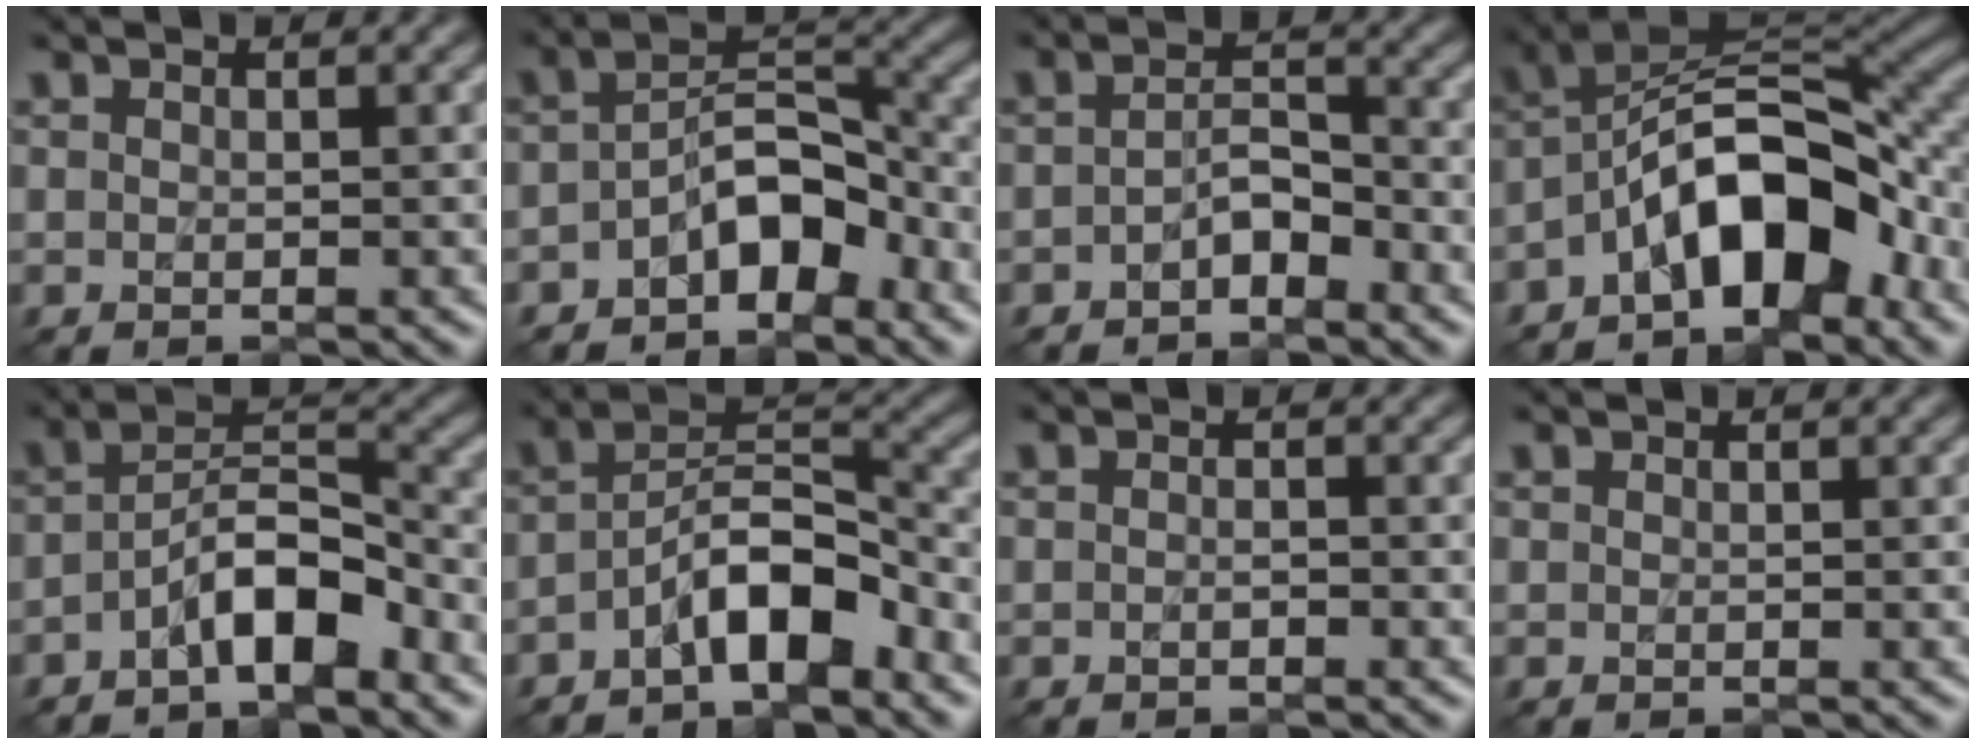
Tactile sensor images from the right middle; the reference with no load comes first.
{"total": 5.6, "force": [-3.2, 2.8, 3.7], "torque": [-0.050, 0.012, -0.065]}
{"total": 2.5, "force": [-1.5, 1.1, 1.6], "torque": [-0.028, 0.011, -0.030]}
{"total": 9.1, "force": [-4.1, 4.2, 6.9], "torque": [-0.094, 0.021, -0.083]}
{"total": 5.5, "force": [-3.0, 2.1, 4.1], "torque": [-0.070, 0.013, -0.058]}
{"total": 6.1, "force": [-3.5, 2.3, 4.4], "torque": [-0.071, 0.013, -0.069]}
{"total": 0.6, "force": [-0.4, 0.2, 0.4], "torque": [-0.011, 0.000, -0.008]}
{"total": 0.0}